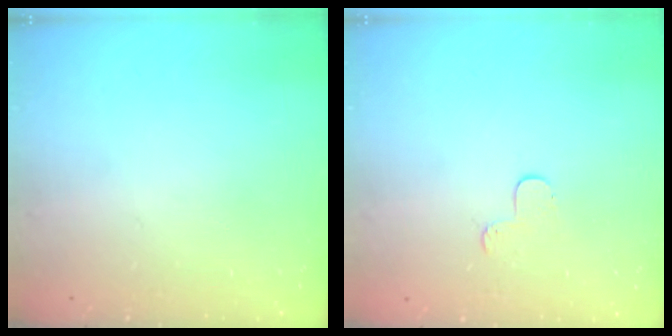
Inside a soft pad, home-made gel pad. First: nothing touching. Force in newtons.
{"total": 4.1, "press": 4.0, "slide": 0.4}